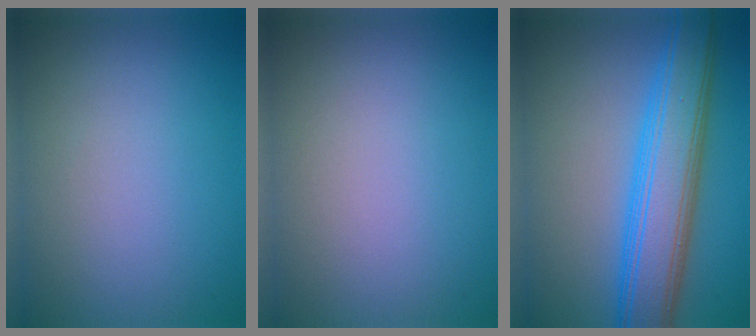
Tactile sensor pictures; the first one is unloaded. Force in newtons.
{"total": 0.0}
{"total": 8.0, "press": 8.0, "slide": 0.0}